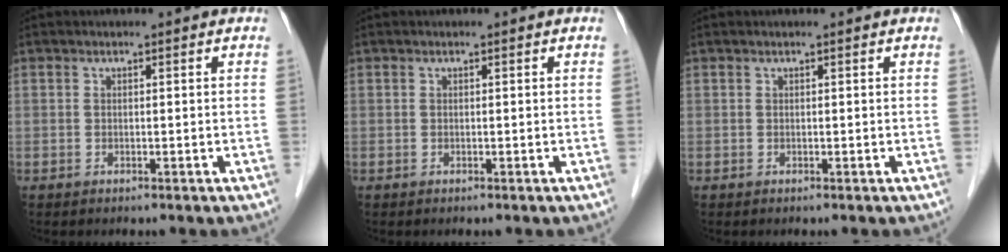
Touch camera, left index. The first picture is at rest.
{"total": 0.0}
{"total": 0.0}